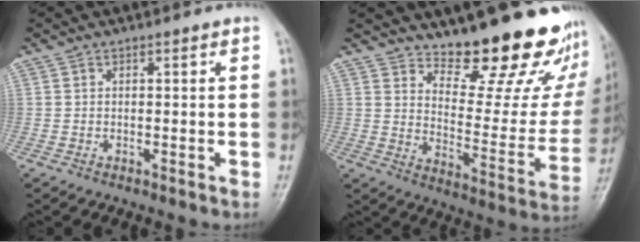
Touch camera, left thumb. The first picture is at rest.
{"total": 22.0, "force": [17.8, 7.1, 10.9], "torque": [-0.098, -0.148, 0.239]}